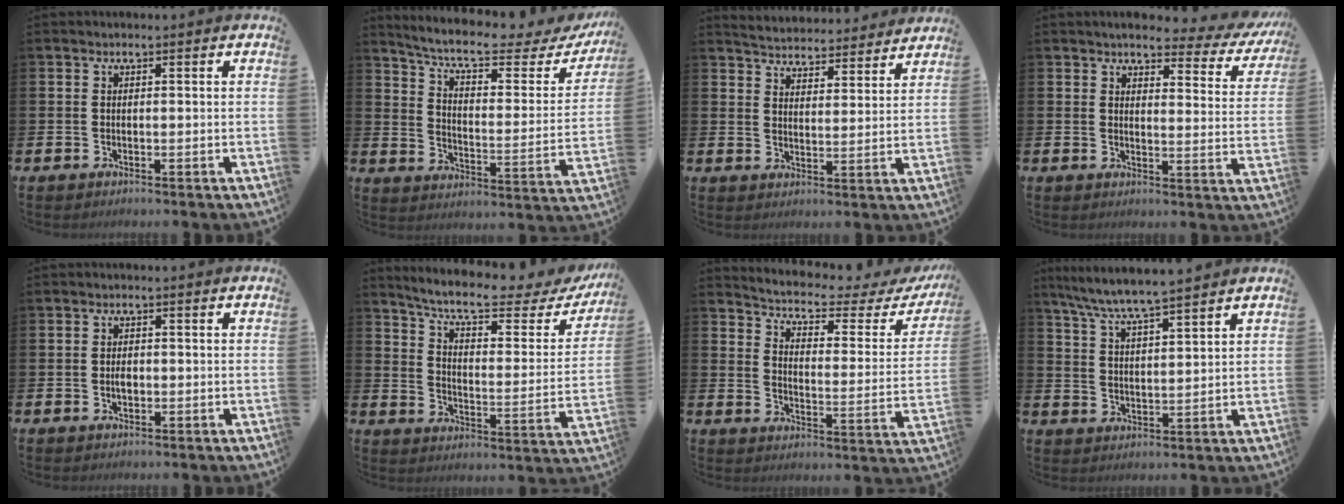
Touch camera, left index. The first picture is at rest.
{"total": 8.1, "force": [6.8, 1.7, 4.0], "torque": [-0.101, -0.045, 0.111]}
{"total": 5.1, "force": [5.0, 0.7, -0.2], "torque": [-0.017, -0.040, 0.089]}
{"total": 4.0, "force": [3.6, 1.1, 1.1], "torque": [-0.027, -0.031, 0.056]}
{"total": 1.6, "force": [-0.2, 1.0, 1.3], "torque": [-0.015, 0.001, -0.007]}
{"total": 8.4, "force": [7.1, 1.7, 4.1], "torque": [-0.103, -0.047, 0.115]}
{"total": 4.0, "force": [3.6, 0.9, 1.5], "torque": [-0.053, -0.031, 0.050]}
{"total": 6.6, "force": [6.3, -0.3, 1.8], "torque": [-0.062, -0.030, 0.113]}